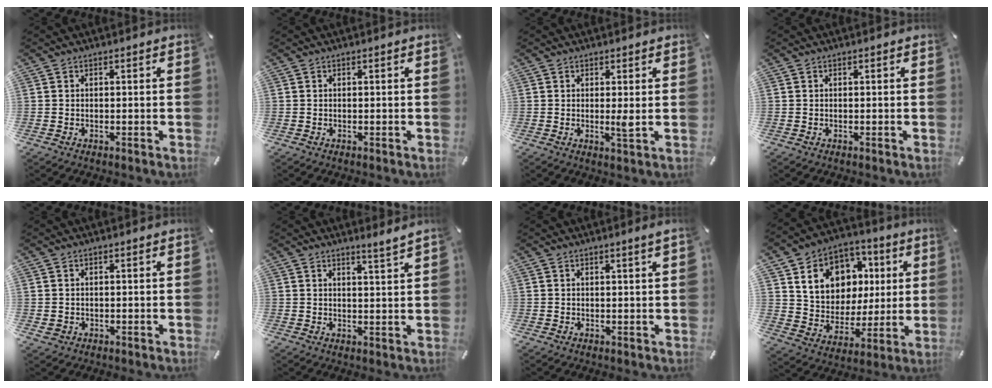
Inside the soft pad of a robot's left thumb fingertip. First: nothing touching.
{"total": 0.0}
{"total": 2.8, "force": [0.2, 0.1, 2.8], "torque": [-0.041, -0.012, 0.002]}
{"total": 0.0}
{"total": 1.3, "force": [-0.2, 1.2, 0.4], "torque": [-0.008, 0.005, -0.005]}
{"total": 3.8, "force": [3.5, -0.8, 1.2], "torque": [-0.024, -0.029, 0.061]}
{"total": 1.7, "force": [0.8, 0.0, 1.6], "torque": [-0.028, -0.001, 0.013]}
{"total": 14.5, "force": [4.4, 12.5, 5.9], "torque": [-0.096, -0.011, 0.090]}